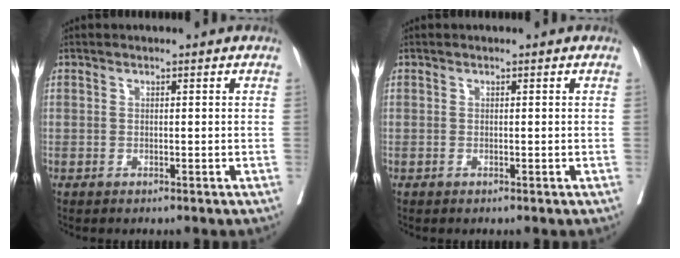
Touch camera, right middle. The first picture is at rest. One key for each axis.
{"total": 0.0}